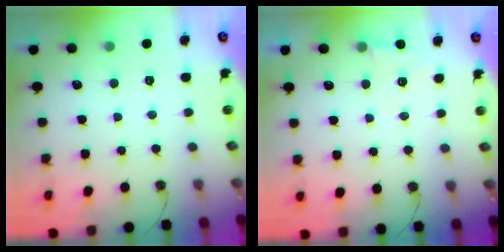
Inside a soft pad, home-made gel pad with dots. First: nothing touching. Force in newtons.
{"total": 4.7, "press": 4.2, "slide": 2.0}